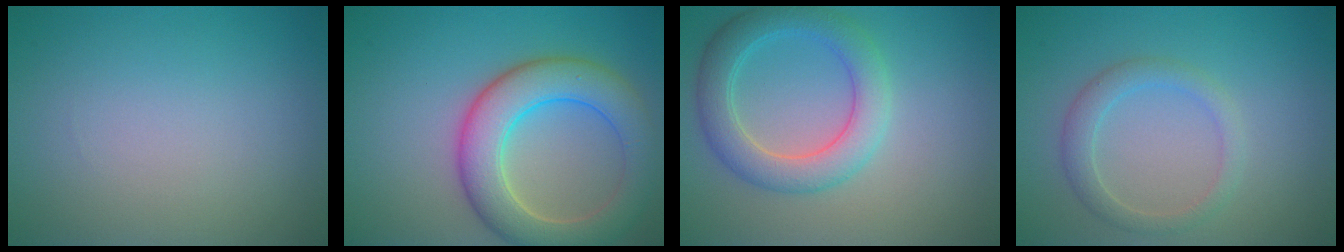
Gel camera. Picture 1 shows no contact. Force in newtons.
{"total": 7.3, "press": 7.3, "slide": 0.4}
{"total": 4.6, "press": 4.6, "slide": 0.2}
{"total": 2.3, "press": 2.3, "slide": 0.1}